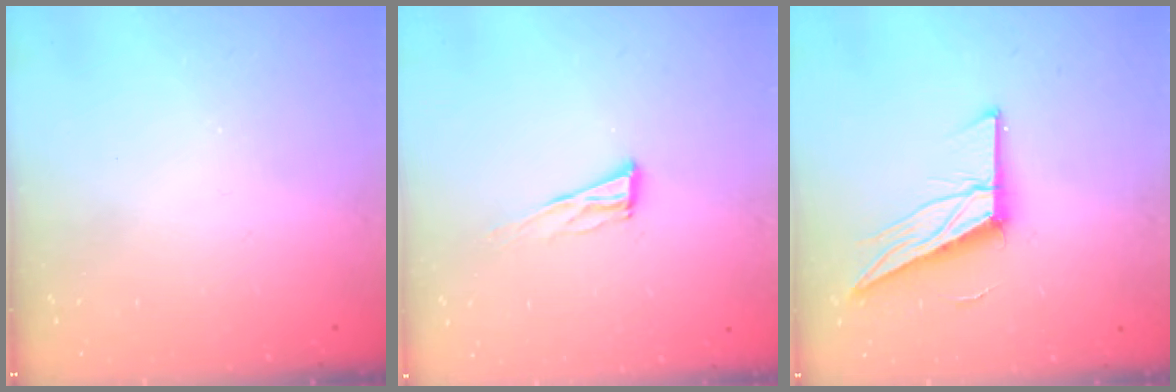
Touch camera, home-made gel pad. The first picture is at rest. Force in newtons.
{"total": 9.2, "press": 8.7, "slide": 3.0}
{"total": 12.7, "press": 12.6, "slide": 1.7}